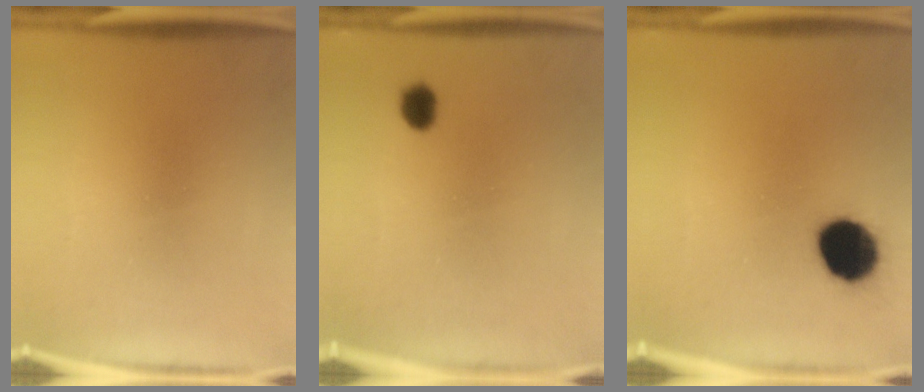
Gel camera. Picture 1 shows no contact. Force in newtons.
{"total": 2.7}
{"total": 12.8}